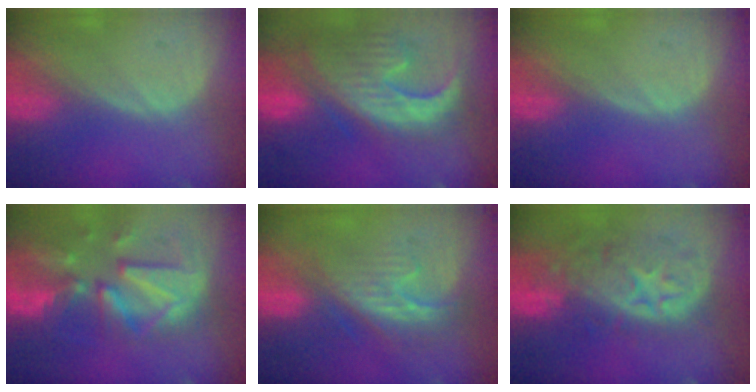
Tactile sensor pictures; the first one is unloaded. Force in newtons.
{"total": 13.5, "press": 11.4, "slide": 7.2}
{"total": 0.0}
{"total": 12.4, "press": 10.8, "slide": 6.1}
{"total": 8.6, "press": 7.3, "slide": 4.6}
{"total": 11.0, "press": 9.7, "slide": 5.1}